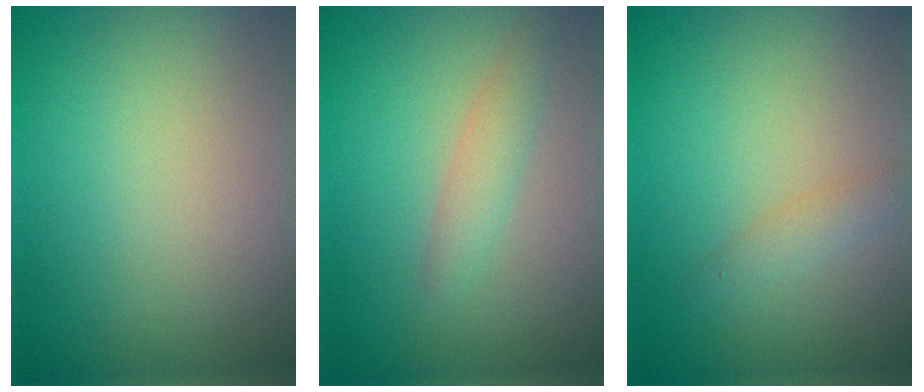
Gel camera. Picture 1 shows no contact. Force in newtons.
{"total": 1.9, "press": 1.9, "slide": 0.1}
{"total": 1.4, "press": 1.4, "slide": 0.1}